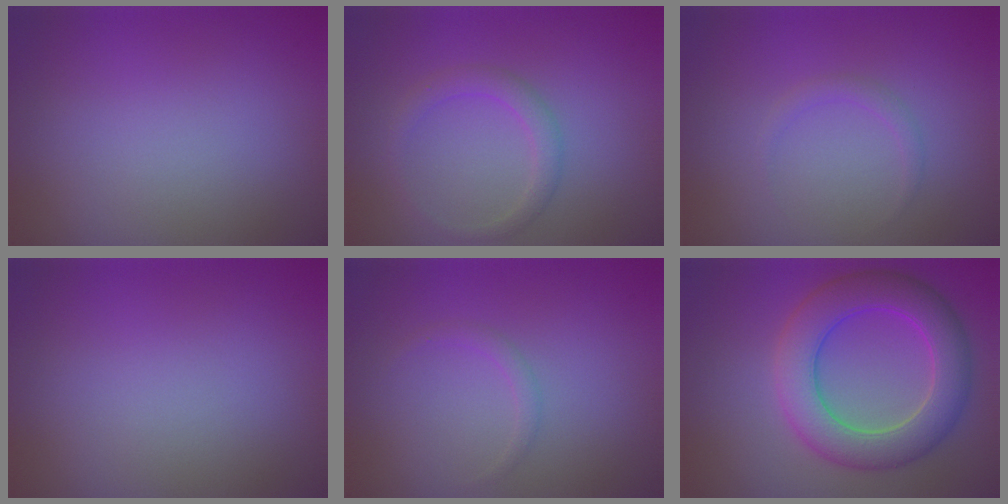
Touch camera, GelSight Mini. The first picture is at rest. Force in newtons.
{"total": 2.0, "press": 2.0, "slide": 0.0}
{"total": 1.0, "press": 1.0, "slide": 0.0}
{"total": 0.0}
{"total": 0.9, "press": 0.9, "slide": 0.1}
{"total": 7.1, "press": 7.1, "slide": 0.6}